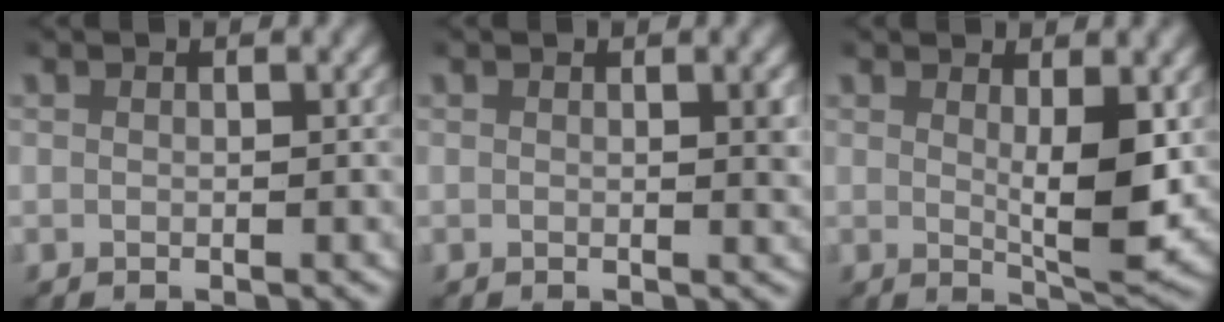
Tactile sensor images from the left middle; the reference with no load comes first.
{"total": 0.8, "force": [0.3, 0.0, 0.7], "torque": [-0.002, -0.003, 0.006]}
{"total": 4.2, "force": [1.1, 0.8, 4.0], "torque": [-0.065, -0.019, 0.021]}